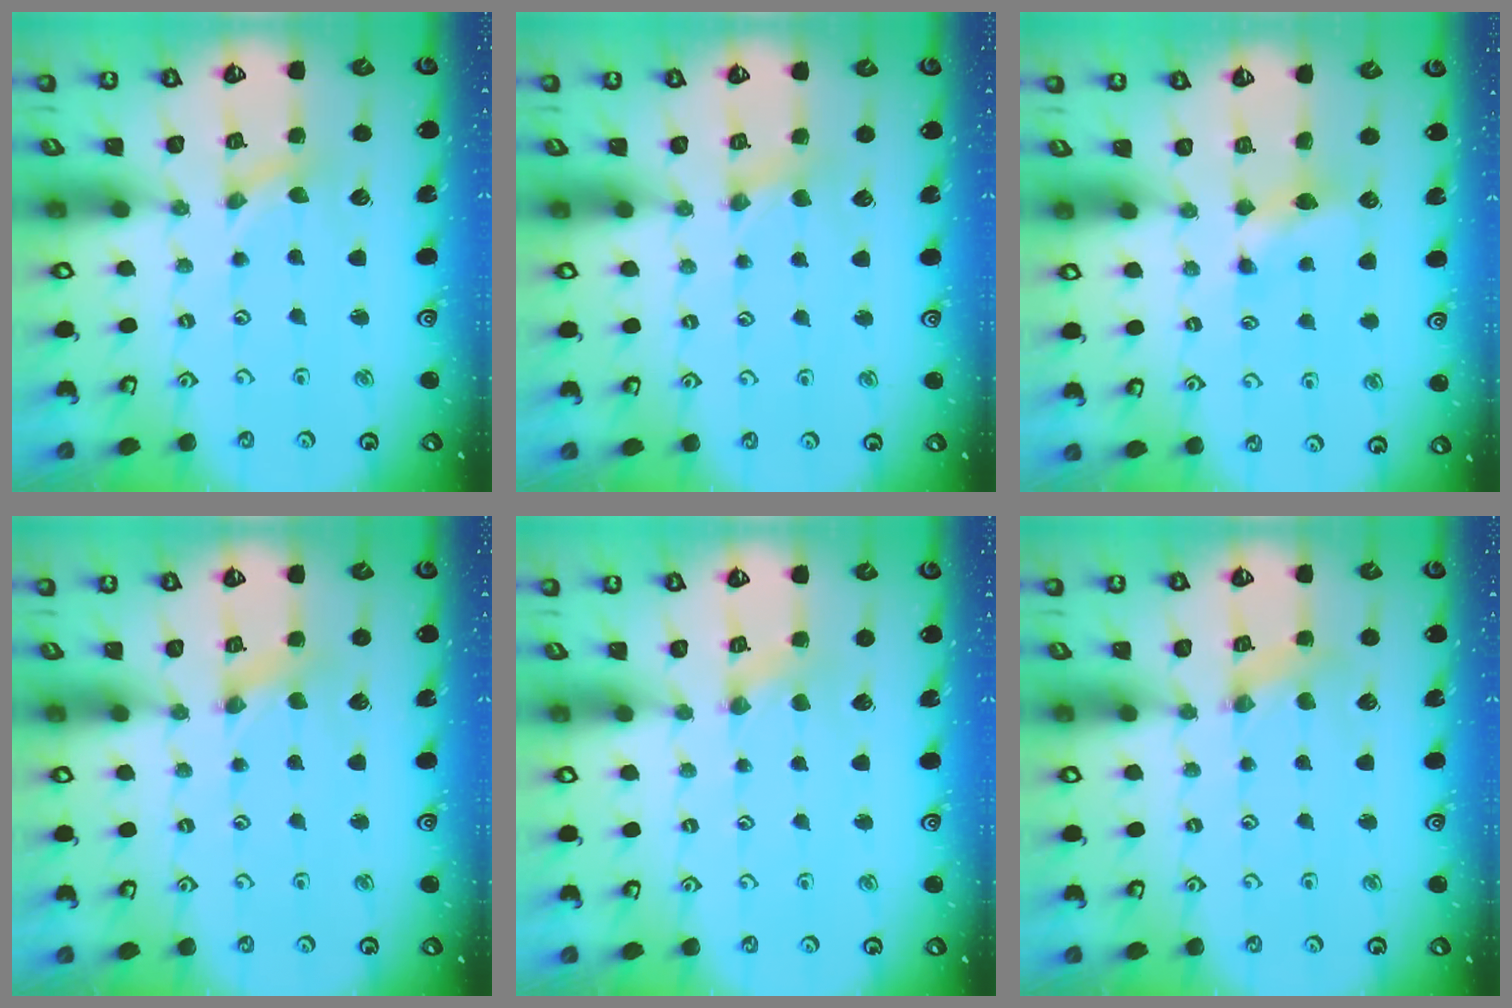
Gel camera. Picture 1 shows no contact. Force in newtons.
{"total": 1.7, "press": 1.7, "slide": 0.3}
{"total": 5.3, "press": 5.2, "slide": 0.9}
{"total": 0.0}
{"total": 0.5, "press": 0.5, "slide": 0.1}
{"total": 1.9, "press": 1.9, "slide": 0.3}